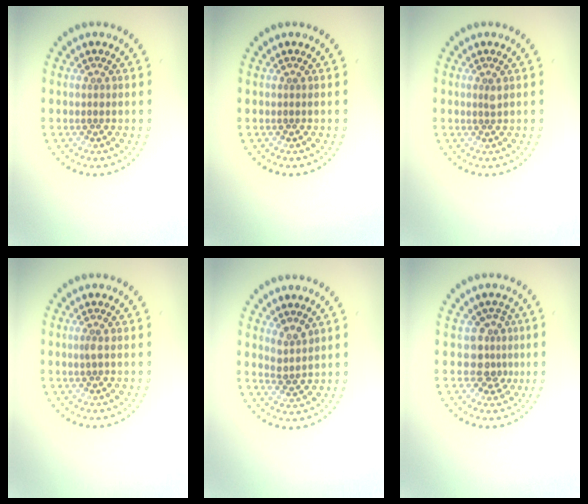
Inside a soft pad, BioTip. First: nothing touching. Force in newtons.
{"total": 0.0}
{"total": 0.8, "press": 0.6, "slide": 0.5}
{"total": 0.8, "press": 0.6, "slide": 0.5}
{"total": 1.9, "press": 1.4, "slide": 1.3}
{"total": 2.6, "press": 2.0, "slide": 1.7}